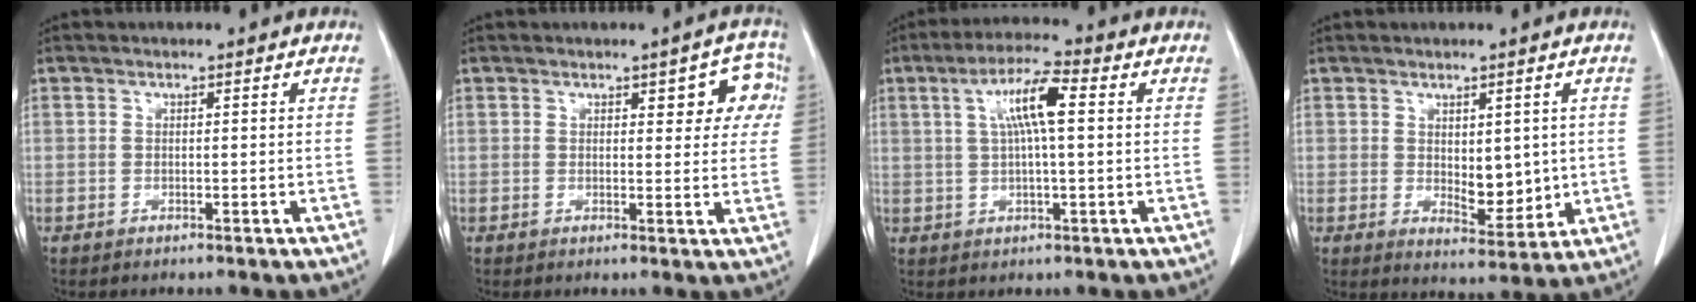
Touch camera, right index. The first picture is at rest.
{"total": 5.9, "force": [2.3, 2.4, 4.9], "torque": [-0.040, 0.014, 0.022]}
{"total": 7.9, "force": [1.9, 0.8, 7.6], "torque": [-0.144, 0.015, 0.031]}
{"total": 5.8, "force": [0.4, 2.8, 5.0], "torque": [-0.071, -0.011, 0.018]}